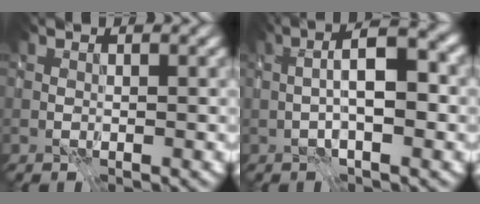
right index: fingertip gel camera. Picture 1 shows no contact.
{"total": 5.6, "force": [0.2, 1.5, 5.3], "torque": [-0.084, 0.008, 0.000]}